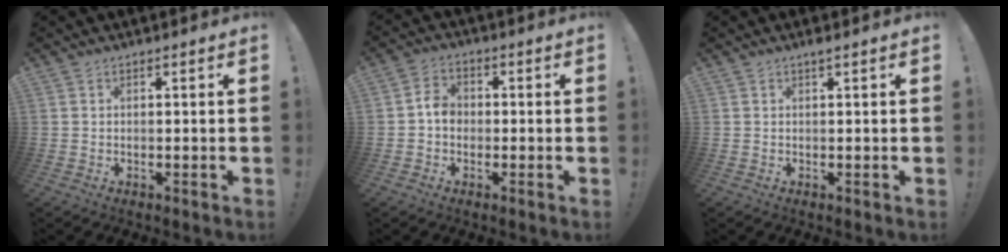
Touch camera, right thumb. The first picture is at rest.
{"total": 5.3, "force": [-1.0, 4.2, 3.1], "torque": [-0.052, 0.018, -0.015]}
{"total": 1.3, "force": [0.9, -0.3, 0.9], "torque": [-0.010, -0.002, 0.014]}